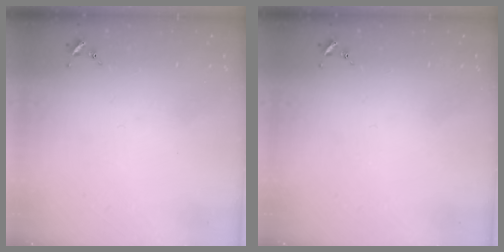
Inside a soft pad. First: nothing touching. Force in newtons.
{"total": 0.0}